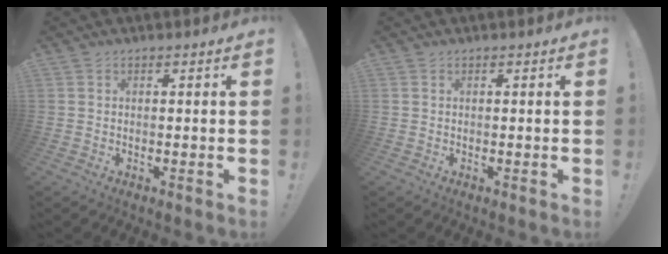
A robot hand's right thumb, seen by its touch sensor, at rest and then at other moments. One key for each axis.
{"total": 0.0}